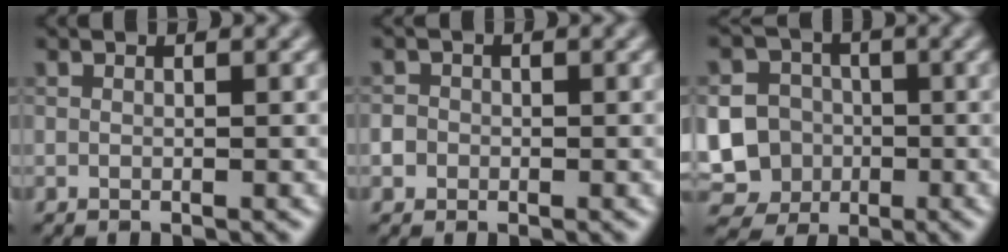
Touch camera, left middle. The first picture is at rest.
{"total": 1.6, "force": [-0.4, 1.4, 0.5], "torque": [-0.004, 0.007, -0.010]}
{"total": 13.3, "force": [-3.1, 12.4, 3.9], "torque": [-0.123, -0.015, -0.073]}